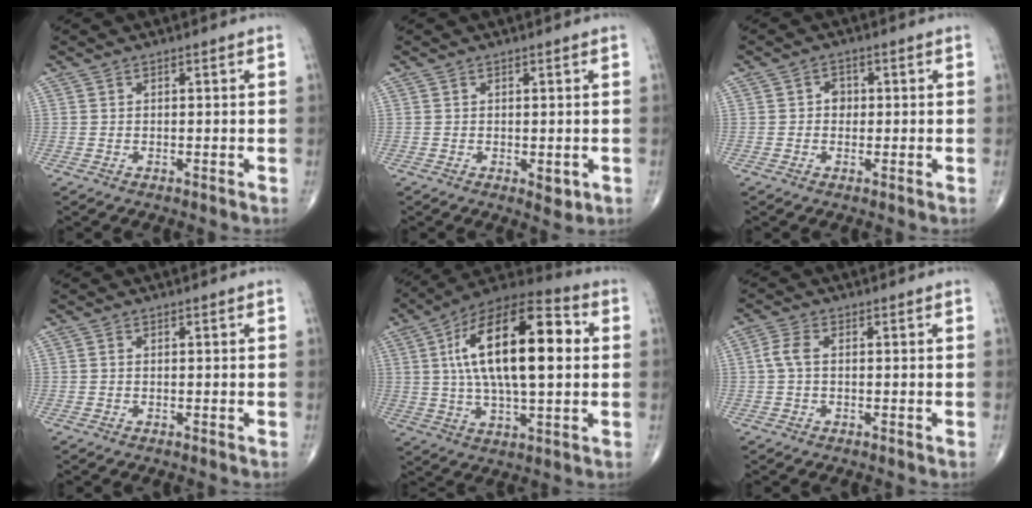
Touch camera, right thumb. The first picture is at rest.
{"total": 2.3, "force": [-0.5, 1.2, 1.9], "torque": [-0.020, -0.005, -0.003]}
{"total": 2.3, "force": [0.1, 2.0, 1.2], "torque": [-0.003, 0.006, -0.003]}
{"total": 0.0}
{"total": 23.4, "force": [3.8, 9.6, 21.0], "torque": [-0.350, 0.020, 0.051]}
{"total": 3.2, "force": [0.1, 1.7, 2.7], "torque": [-0.065, 0.007, -0.003]}